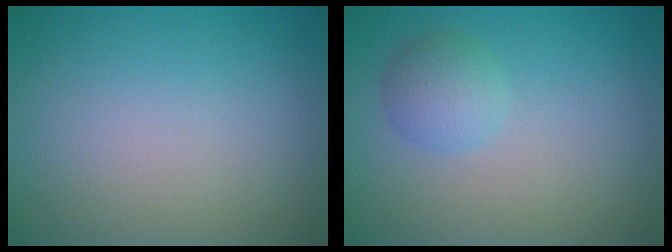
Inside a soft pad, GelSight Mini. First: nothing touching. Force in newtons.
{"total": 2.2, "press": 2.2, "slide": 0.1}